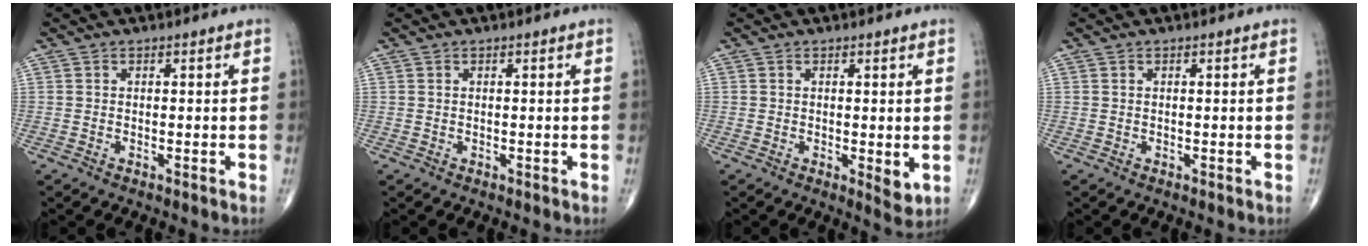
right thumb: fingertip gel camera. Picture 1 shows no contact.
{"total": 0.0}
{"total": 3.0, "force": [-0.3, 1.0, 2.8], "torque": [-0.036, -0.011, -0.005]}
{"total": 0.0}